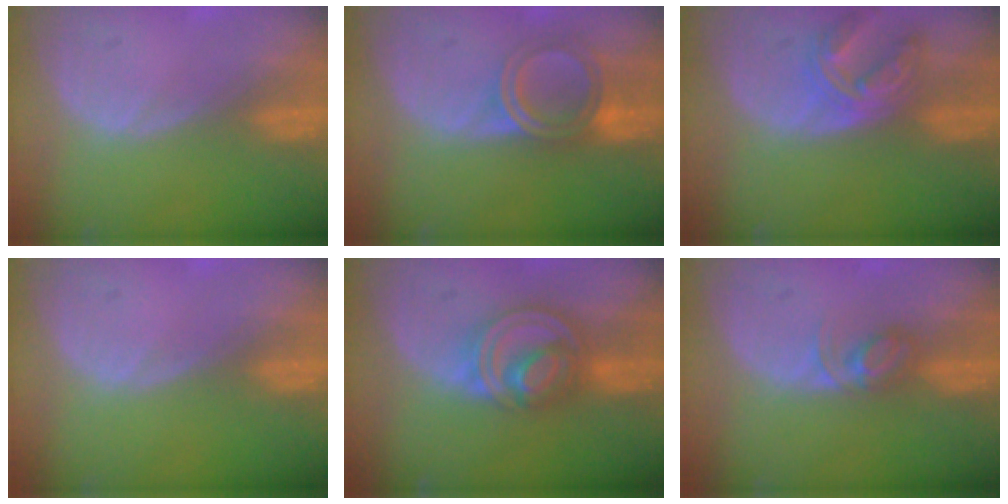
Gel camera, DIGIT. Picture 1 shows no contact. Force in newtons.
{"total": 6.1, "press": 5.3, "slide": 3.0}
{"total": 6.3, "press": 6.2, "slide": 1.1}
{"total": 0.0}
{"total": 8.2, "press": 6.9, "slide": 4.4}
{"total": 3.3, "press": 3.2, "slide": 0.4}